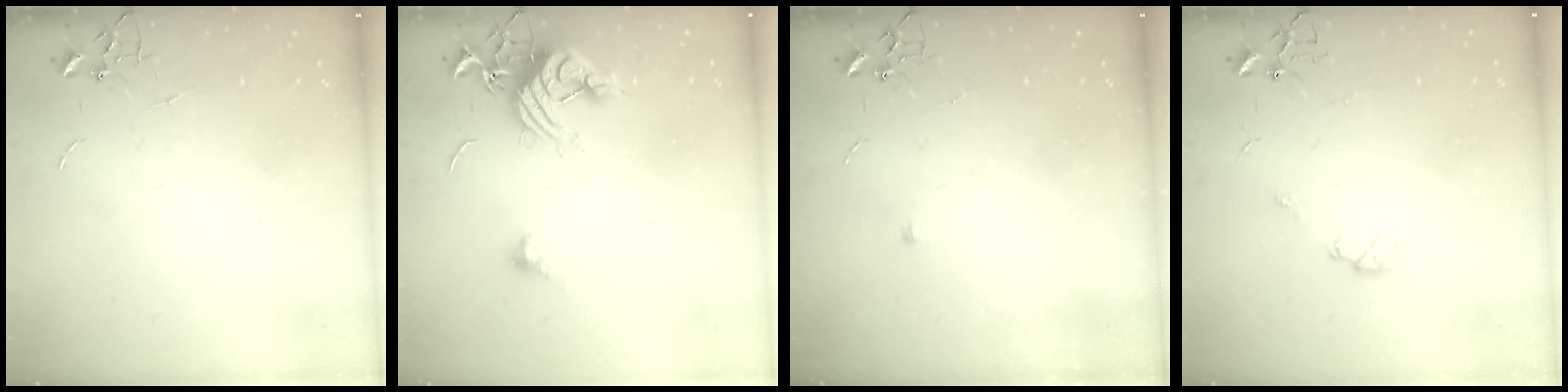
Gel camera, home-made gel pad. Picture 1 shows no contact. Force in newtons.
{"total": 13.9, "press": 13.8, "slide": 1.0}
{"total": 3.9, "press": 3.9, "slide": 0.6}
{"total": 5.7, "press": 5.7, "slide": 0.7}